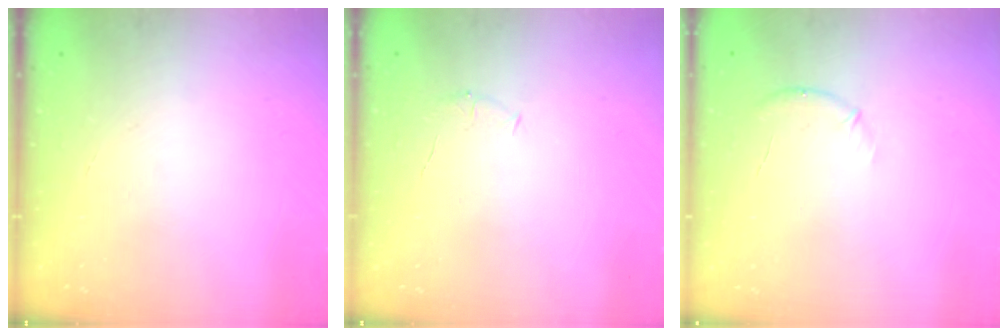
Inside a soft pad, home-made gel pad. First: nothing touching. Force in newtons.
{"total": 4.0, "press": 3.8, "slide": 1.2}
{"total": 5.8, "press": 5.4, "slide": 2.2}